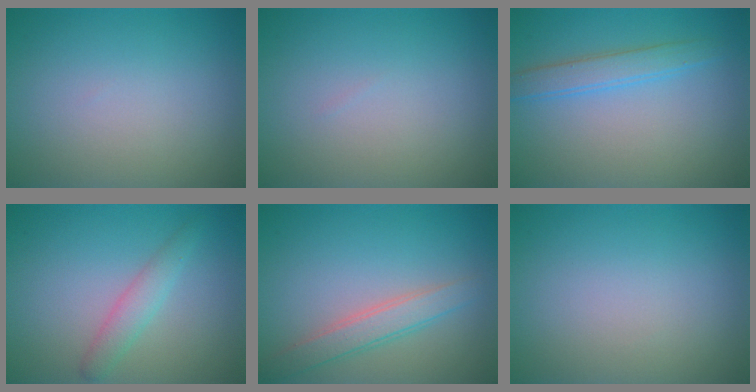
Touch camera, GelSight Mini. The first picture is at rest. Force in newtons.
{"total": 0.0}
{"total": 2.5, "press": 2.5, "slide": 0.1}
{"total": 2.1, "press": 2.1, "slide": 0.0}
{"total": 2.8, "press": 2.8, "slide": 0.1}
{"total": 0.0}